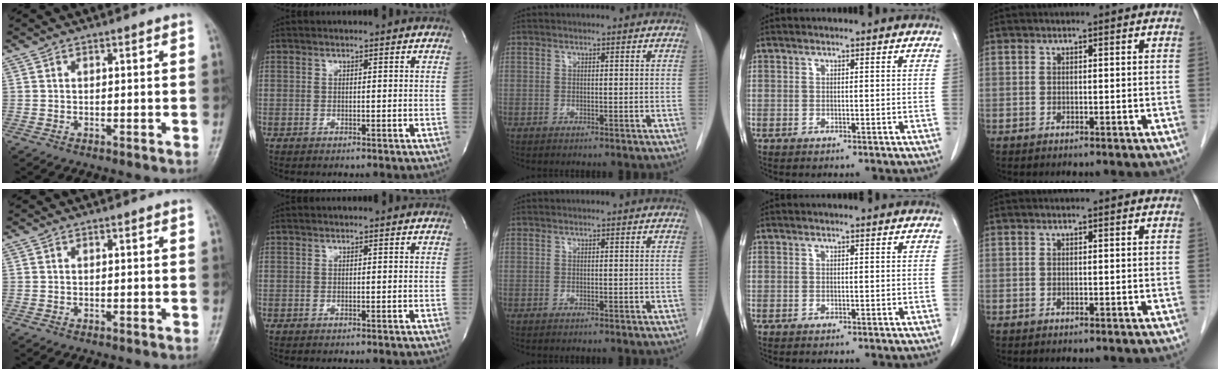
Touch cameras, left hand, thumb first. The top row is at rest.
{}